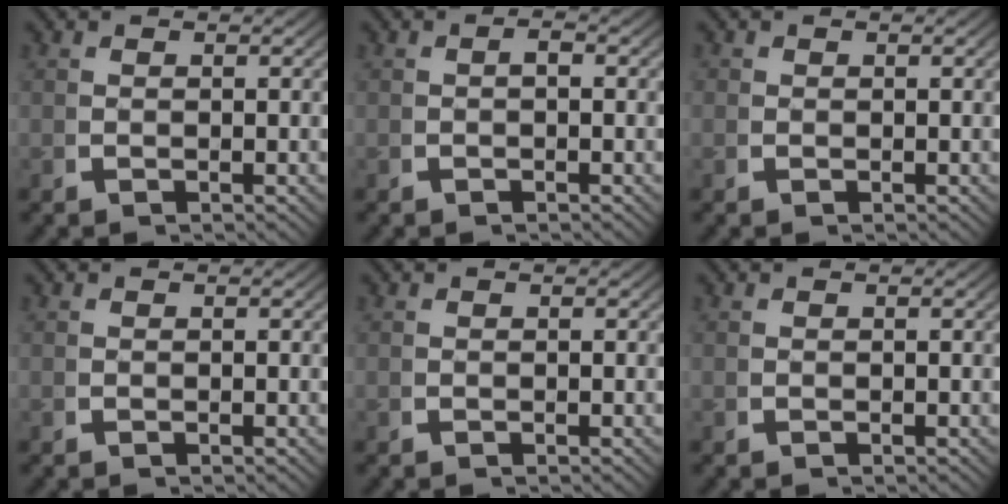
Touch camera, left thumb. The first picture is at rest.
{"total": 0.8, "force": [-0.4, 0.3, 0.6], "torque": [-0.008, 0.002, -0.008]}
{"total": 0.6, "force": [0.0, 0.6, 0.0], "torque": [-0.004, -0.005, 0.001]}
{"total": 0.0}
{"total": 0.0}
{"total": 0.0}